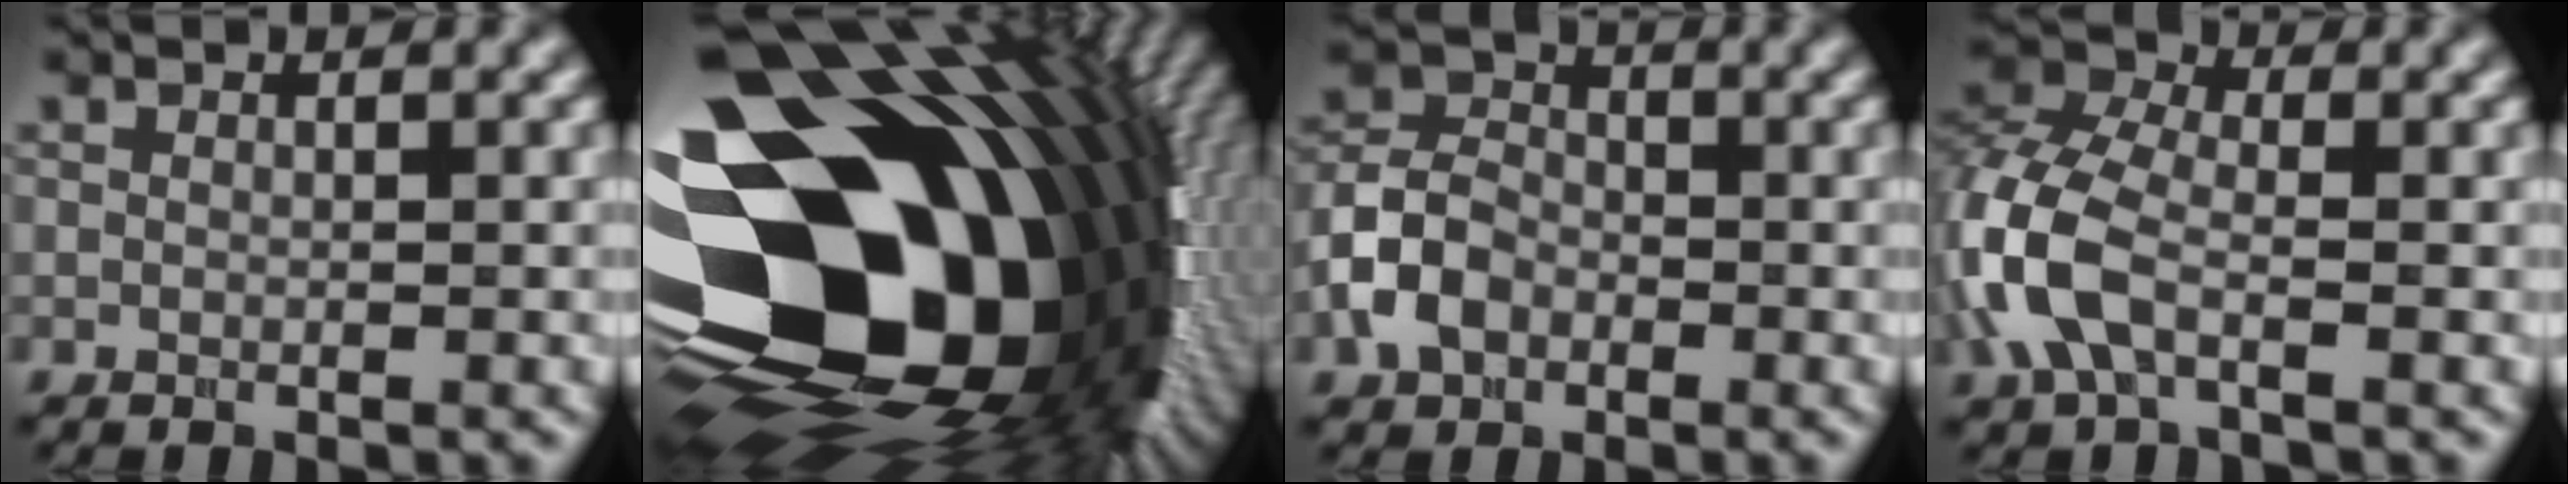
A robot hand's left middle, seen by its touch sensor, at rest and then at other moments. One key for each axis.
{"total": 23.5, "fx": -4.2, "fy": 16.6, "fz": 16.0, "tx": -0.219, "ty": -0.016, "tz": -0.128}
{"total": 4.8, "fx": -2.0, "fy": 3.4, "fz": 2.6, "tx": -0.053, "ty": 0.007, "tz": -0.047}
{"total": 6.9, "fx": -2.4, "fy": 3.9, "fz": 5.2, "tx": -0.137, "ty": 0.007, "tz": -0.063}